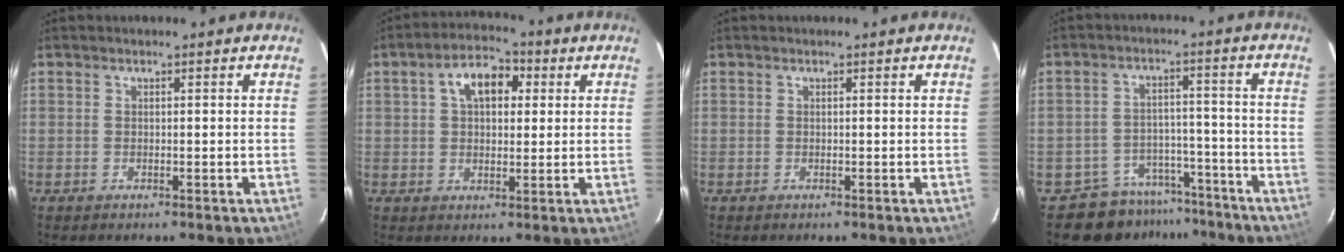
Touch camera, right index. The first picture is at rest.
{"total": 8.1, "force": [2.5, 4.9, 6.0], "torque": [-0.099, 0.030, 0.041]}
{"total": 0.0}
{"total": 9.2, "force": [-7.6, 5.2, 0.7], "torque": [-0.019, 0.035, -0.100]}